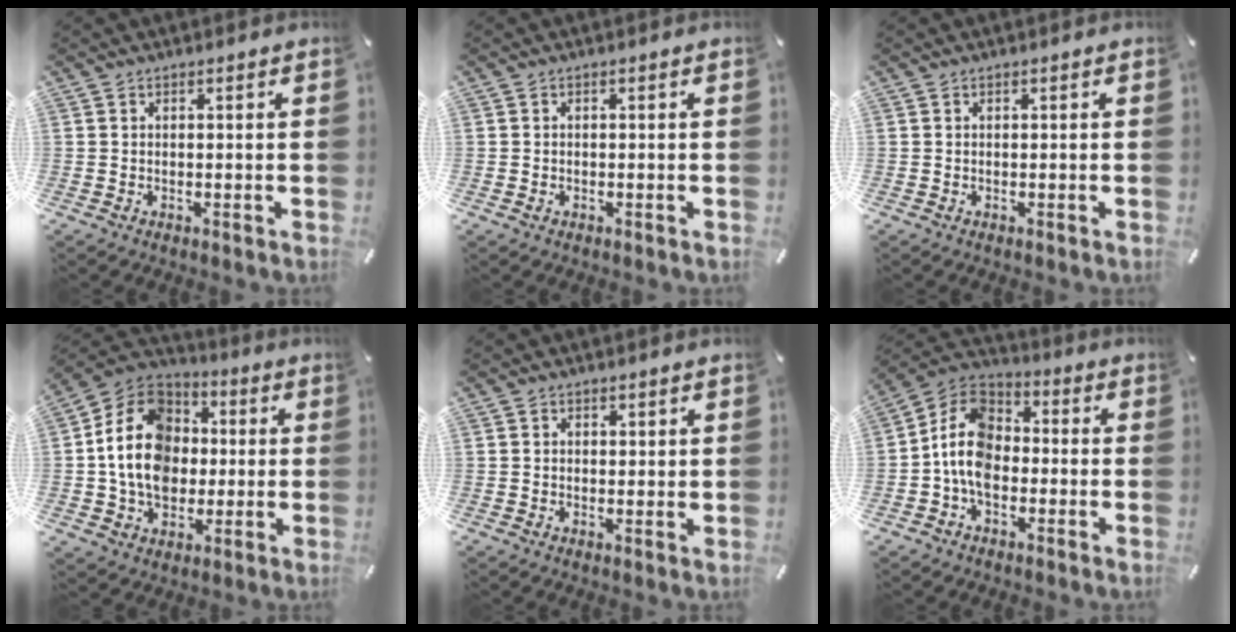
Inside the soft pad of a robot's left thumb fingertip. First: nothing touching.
{"total": 0.7, "force": [-0.3, 0.6, 0.3], "torque": [-0.005, 0.003, -0.007]}
{"total": 0.0}
{"total": 16.6, "force": [-0.3, 13.9, 9.2], "torque": [-0.202, 0.015, -0.006]}
{"total": 1.1, "force": [0.5, 1.0, 0.2], "torque": [0.003, 0.000, 0.008]}
{"total": 11.0, "force": [-3.1, 7.8, 7.2], "torque": [-0.171, 0.010, -0.064]}